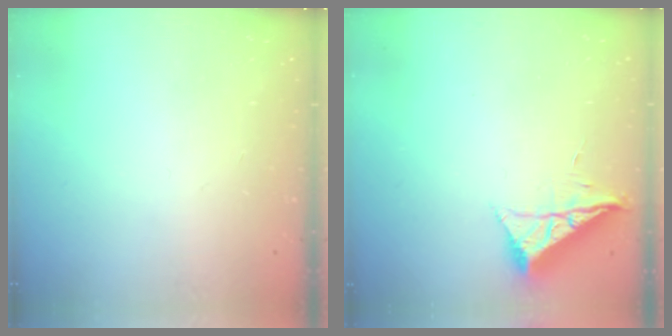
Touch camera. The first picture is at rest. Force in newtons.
{"total": 7.4, "press": 7.4, "slide": 0.3}